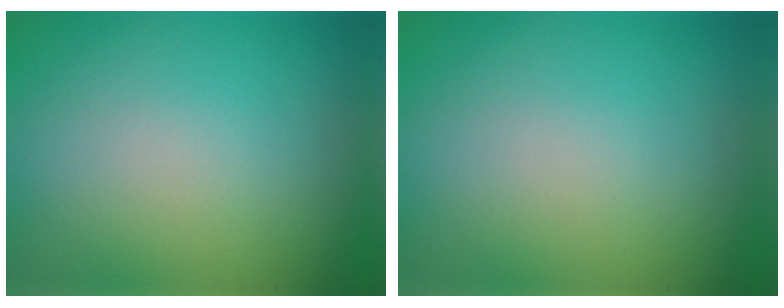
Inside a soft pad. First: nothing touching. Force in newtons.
{"total": 0.0}